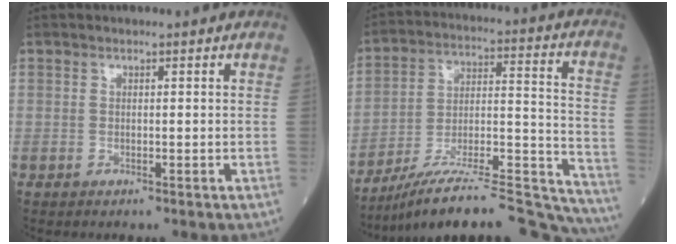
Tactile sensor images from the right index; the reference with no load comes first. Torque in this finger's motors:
{"motor_torque": [-0.26, -0.98, 0.43, 0.05]}